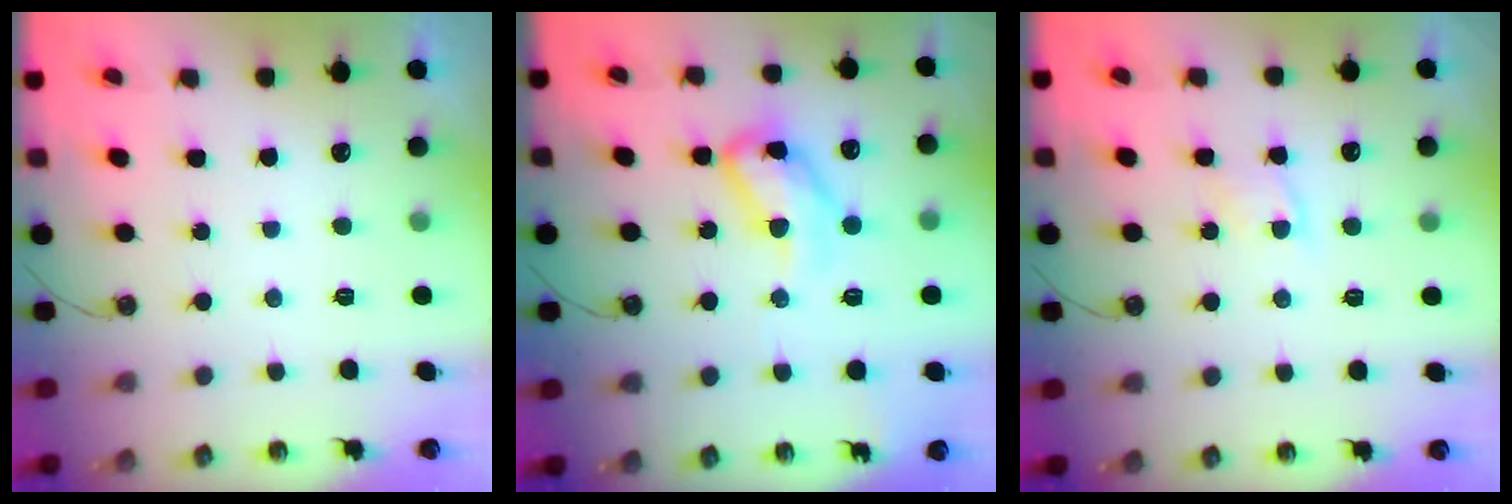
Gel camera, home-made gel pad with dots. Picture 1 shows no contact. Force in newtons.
{"total": 14.7, "press": 14.7, "slide": 1.0}
{"total": 4.3, "press": 4.2, "slide": 0.5}